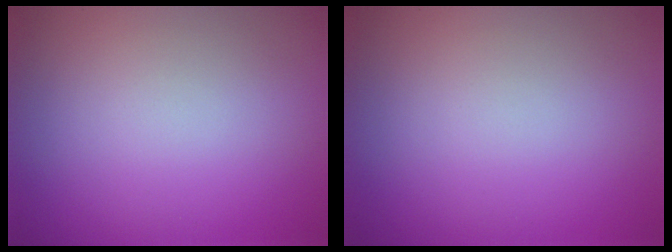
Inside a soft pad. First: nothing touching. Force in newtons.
{"total": 0.0}